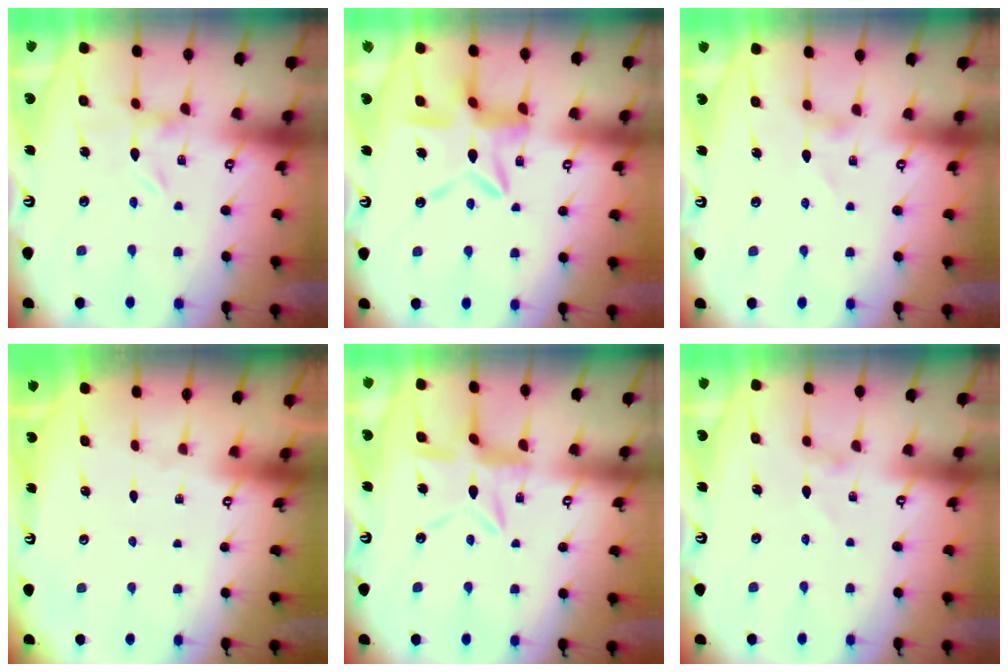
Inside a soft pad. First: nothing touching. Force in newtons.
{"total": 14.3, "press": 14.2, "slide": 1.4}
{"total": 0.8, "press": 0.7, "slide": 0.2}
{"total": 0.0}
{"total": 9.8, "press": 9.8, "slide": 0.8}
{"total": 0.0}